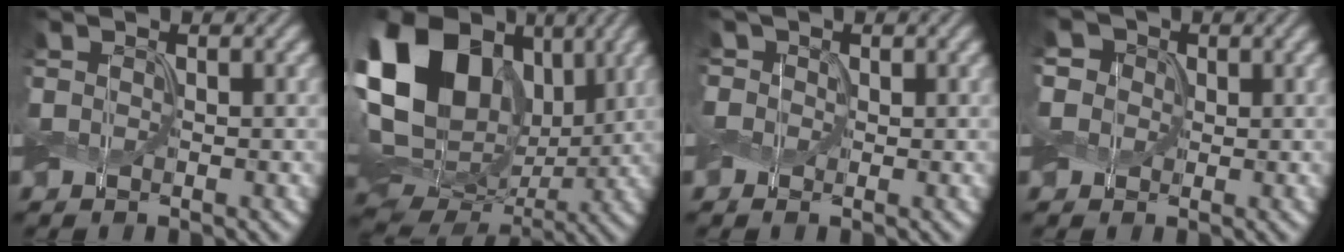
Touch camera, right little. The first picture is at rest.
{"total": 19.5, "force": [4.9, 14.1, 12.5], "torque": [-0.241, 0.043, 0.089]}
{"total": 1.3, "force": [0.3, 1.2, 0.3], "torque": [-0.008, 0.000, 0.002]}
{"total": 4.9, "force": [2.2, 3.8, 2.1], "torque": [-0.053, 0.011, 0.020]}